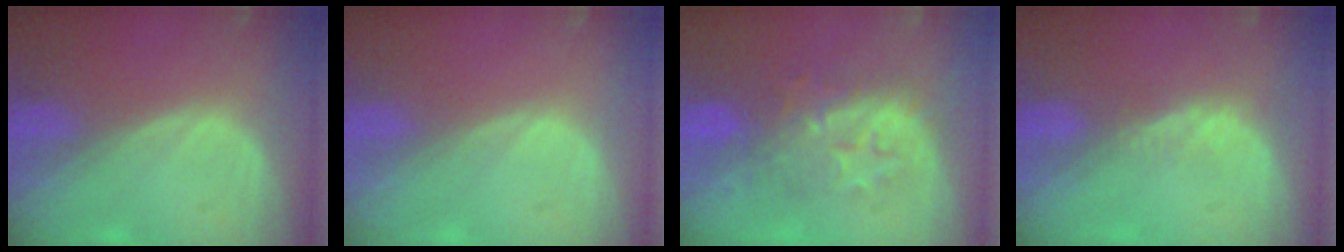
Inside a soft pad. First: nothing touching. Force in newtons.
{"total": 0.0}
{"total": 8.3, "press": 8.2, "slide": 1.2}
{"total": 2.1, "press": 1.5, "slide": 1.4}